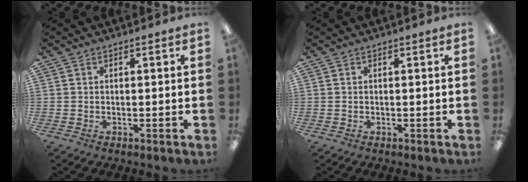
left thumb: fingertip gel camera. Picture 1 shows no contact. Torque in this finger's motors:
{"motor_torque": [-0.07, -0.08, 0.02, -0.01, 0.00]}